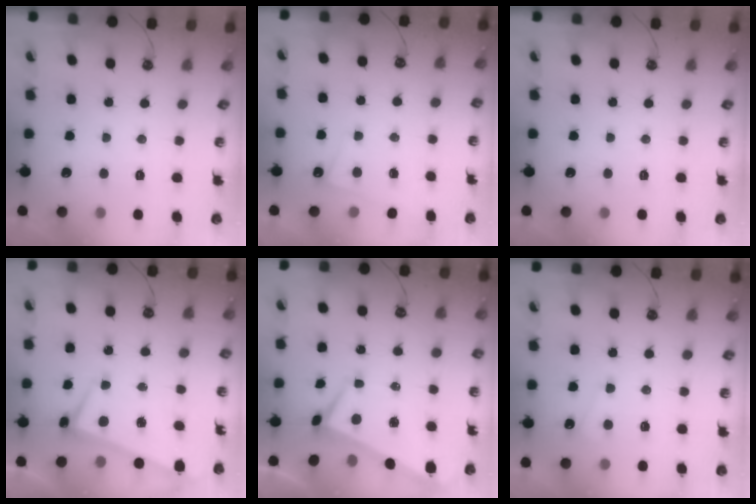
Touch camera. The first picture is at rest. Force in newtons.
{"total": 0.7, "press": 0.7, "slide": 0.3}
{"total": 0.0}
{"total": 1.0, "press": 0.8, "slide": 0.5}
{"total": 2.2, "press": 2.1, "slide": 0.6}
{"total": 2.2, "press": 2.2, "slide": 0.5}